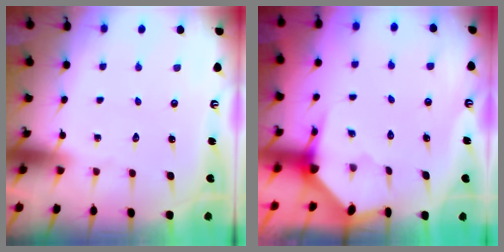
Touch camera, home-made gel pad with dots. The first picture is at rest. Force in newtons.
{"total": 3.2, "press": 3.2, "slide": 0.3}